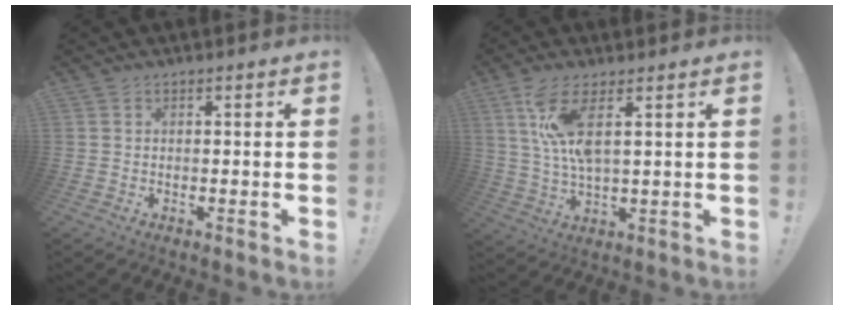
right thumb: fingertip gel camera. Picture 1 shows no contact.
{"total": 10.6, "force": [4.4, 2.8, 9.2], "torque": [-0.196, -0.021, 0.078]}